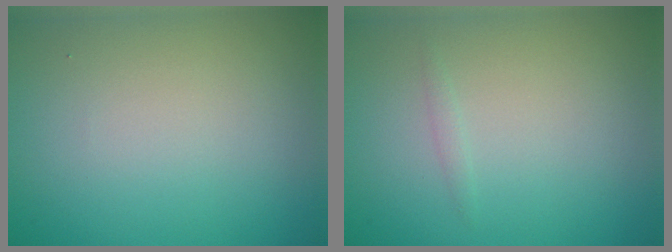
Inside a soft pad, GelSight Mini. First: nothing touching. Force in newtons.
{"total": 0.6, "press": 0.6, "slide": 0.0}